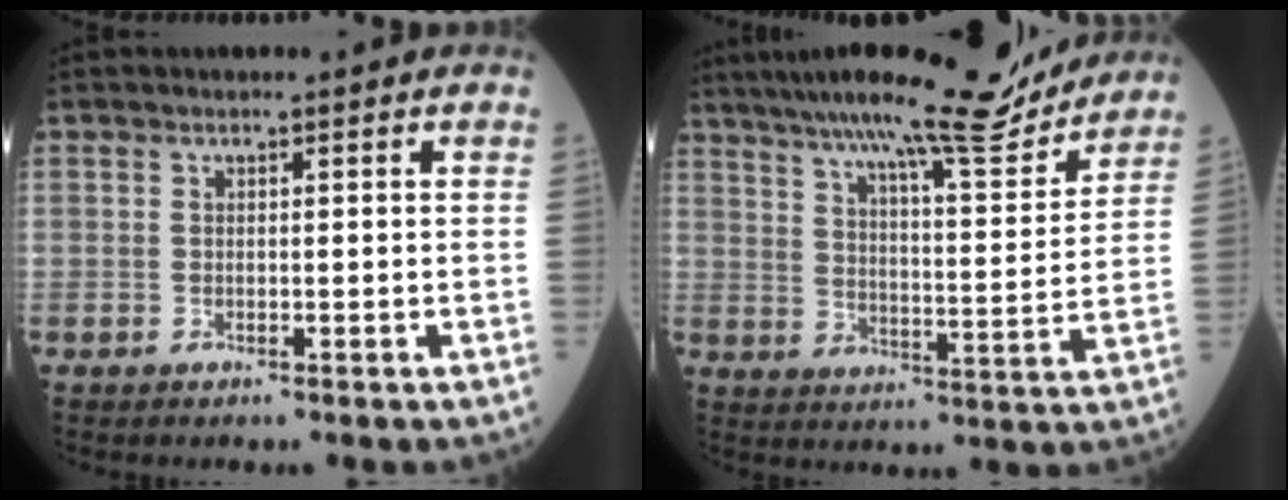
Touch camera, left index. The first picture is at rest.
{"total": 19.3, "force": [17.0, 1.5, 8.9], "torque": [-0.149, -0.012, 0.246]}